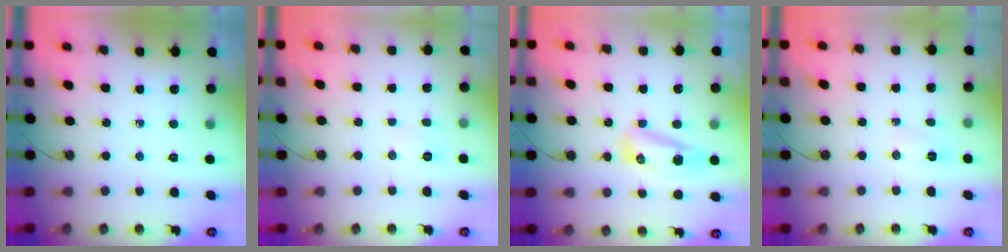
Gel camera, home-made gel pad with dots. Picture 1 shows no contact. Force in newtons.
{"total": 3.0, "press": 2.9, "slide": 0.7}
{"total": 8.4, "press": 8.2, "slide": 2.0}
{"total": 3.6, "press": 3.4, "slide": 1.2}